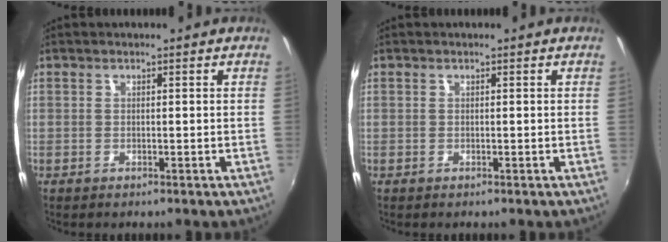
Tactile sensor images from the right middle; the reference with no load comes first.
{"total": 0.0}